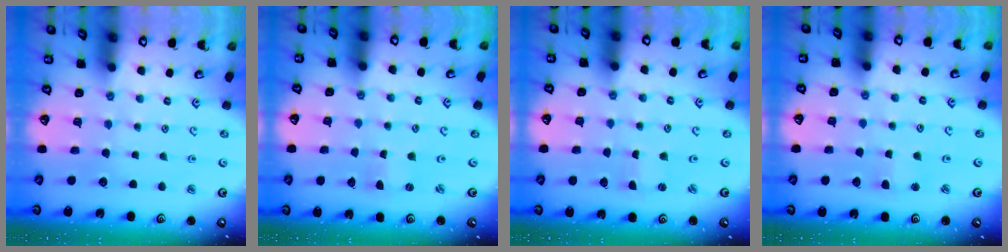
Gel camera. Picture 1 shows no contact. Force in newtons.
{"total": 0.0}
{"total": 0.0}
{"total": 3.1, "press": 3.1, "slide": 0.4}